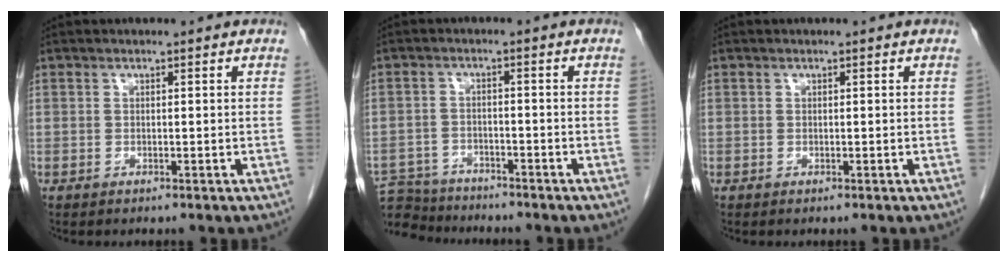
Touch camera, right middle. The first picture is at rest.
{"total": 8.4, "force": [-8.1, 2.3, 0.9], "torque": [-0.019, 0.004, -0.137]}
{"total": 0.0}